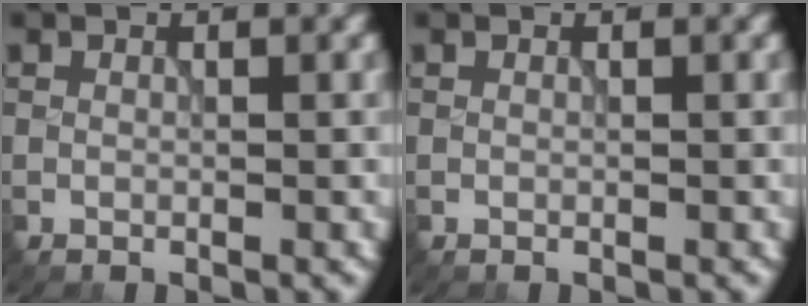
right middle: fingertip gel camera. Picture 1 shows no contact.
{"total": 0.0}